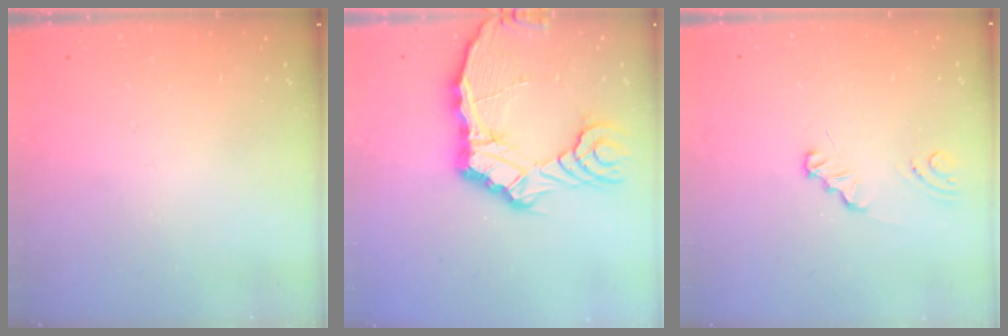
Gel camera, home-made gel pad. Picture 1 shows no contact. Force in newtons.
{"total": 13.7, "press": 13.5, "slide": 1.9}
{"total": 1.3, "press": 1.3, "slide": 0.1}